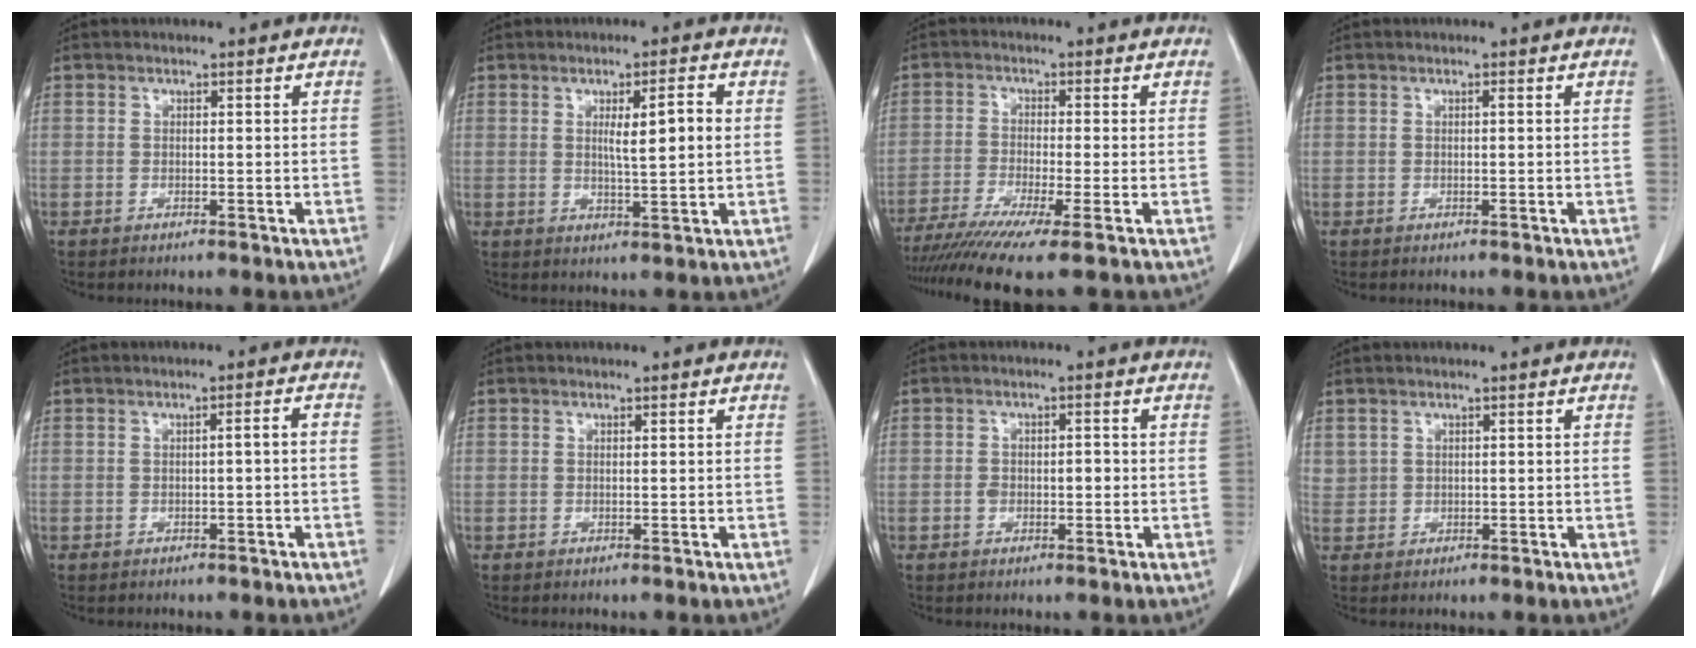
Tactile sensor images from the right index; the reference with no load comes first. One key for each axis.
{"total": 5.7, "fx": 1.1, "fy": 0.4, "fz": 5.6, "tx": -0.089, "ty": -0.001, "tz": 0.018}
{"total": 10.0, "fx": -7.3, "fy": -0.6, "fz": 6.9, "tx": -0.113, "ty": -0.022, "tz": -0.118}
{"total": 0.0}
{"total": 1.6, "fx": -0.5, "fy": 0.1, "fz": 1.5, "tx": -0.020, "ty": 0.003, "tz": -0.007}
{"total": 0.0}
{"total": 2.7, "fx": -0.4, "fy": 1.6, "fz": 2.1, "tx": -0.035, "ty": 0.011, "tz": -0.002}
{"total": 1.5, "fx": 0.9, "fy": 1.2, "fz": 0.2, "tx": 0.007, "ty": 0.007, "tz": 0.016}